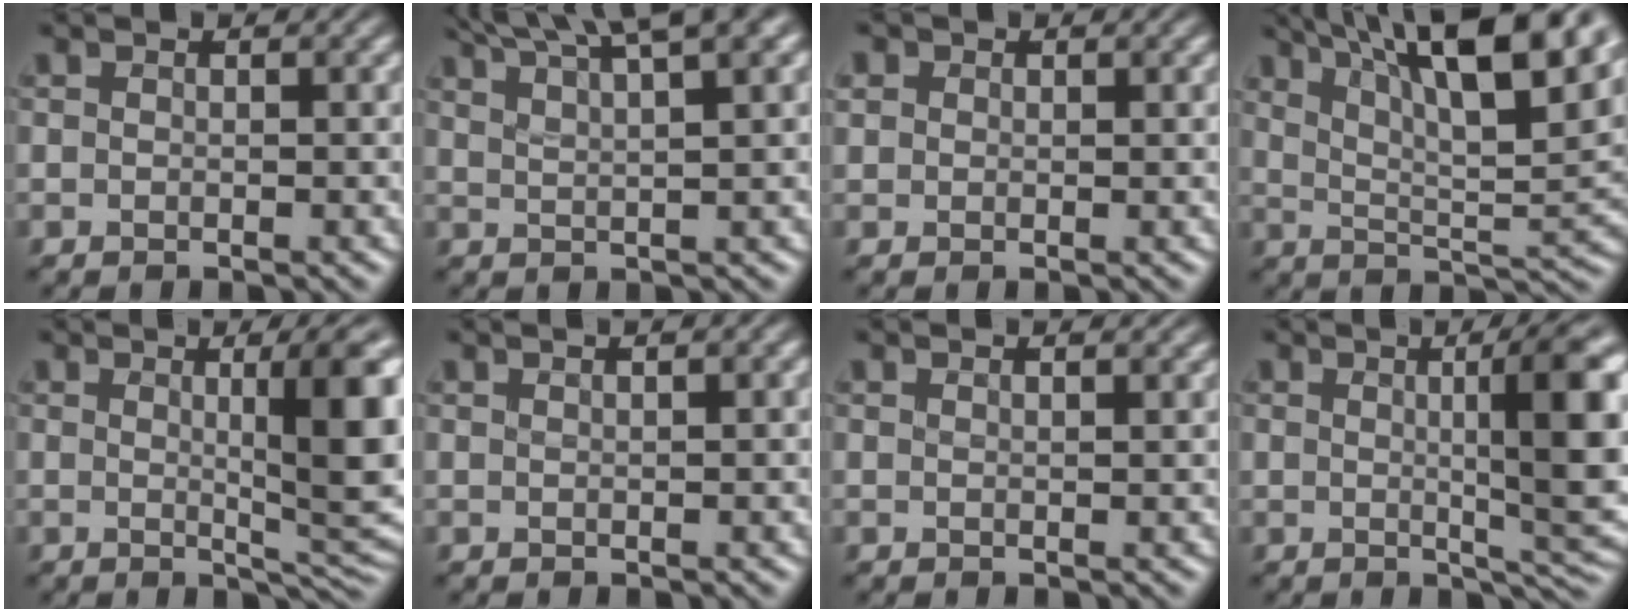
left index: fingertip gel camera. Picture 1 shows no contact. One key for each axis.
{"total": 10.1, "fx": 7.5, "fy": 2.4, "fz": 6.3, "tx": -0.076, "ty": 0.033, "tz": 0.073}
{"total": 1.0, "fx": 0.6, "fy": 0.8, "fz": 0.3, "tx": -0.003, "ty": 0.003, "tz": 0.008}
{"total": 14.9, "fx": 8.9, "fy": 4.8, "fz": 11.0, "tx": -0.162, "ty": 0.021, "tz": 0.122}
{"total": 9.0, "fx": 1.5, "fy": 2.0, "fz": 8.6, "tx": -0.096, "ty": 0.001, "tz": 0.025}
{"total": 3.1, "fx": 1.7, "fy": 1.3, "fz": 2.2, "tx": -0.010, "ty": 0.008, "tz": -0.003}
{"total": 2.2, "fx": 1.8, "fy": 0.8, "fz": 1.1, "tx": 0.002, "ty": 0.008, "tz": 0.001}
{"total": 9.7, "fx": 1.3, "fy": 2.1, "fz": 9.4, "tx": -0.108, "ty": 0.007, "tz": 0.022}